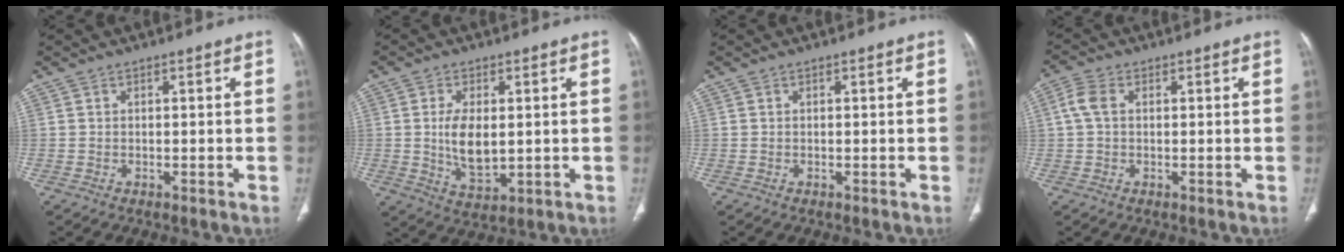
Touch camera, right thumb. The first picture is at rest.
{"total": 8.0, "force": [0.4, 4.2, 6.8], "torque": [-0.122, -0.015, 0.016]}
{"total": 0.0}
{"total": 3.8, "force": [0.6, 2.5, 2.7], "torque": [-0.073, 0.014, 0.011]}